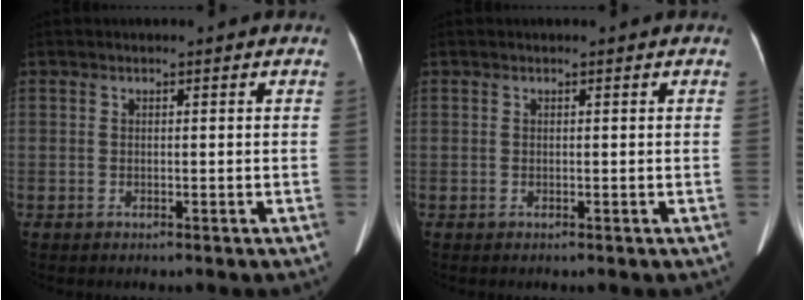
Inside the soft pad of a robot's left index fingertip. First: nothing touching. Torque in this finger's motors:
{"motor_torque": [-0.02, 0.03, 0.00, 0.02]}